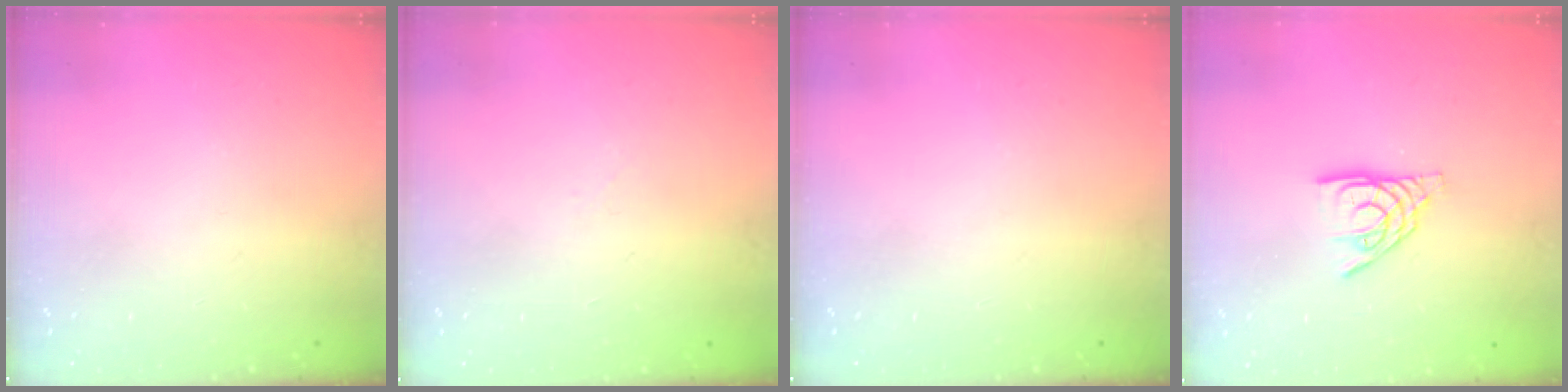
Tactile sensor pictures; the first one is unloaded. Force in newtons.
{"total": 2.0, "press": 1.9, "slide": 0.5}
{"total": 0.0}
{"total": 9.8, "press": 9.8, "slide": 0.9}